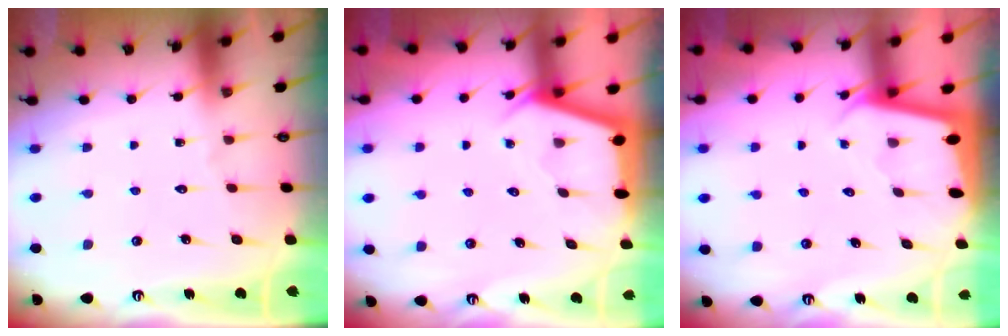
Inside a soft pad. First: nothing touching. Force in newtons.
{"total": 2.9, "press": 2.9, "slide": 0.3}
{"total": 1.8, "press": 1.8, "slide": 0.1}